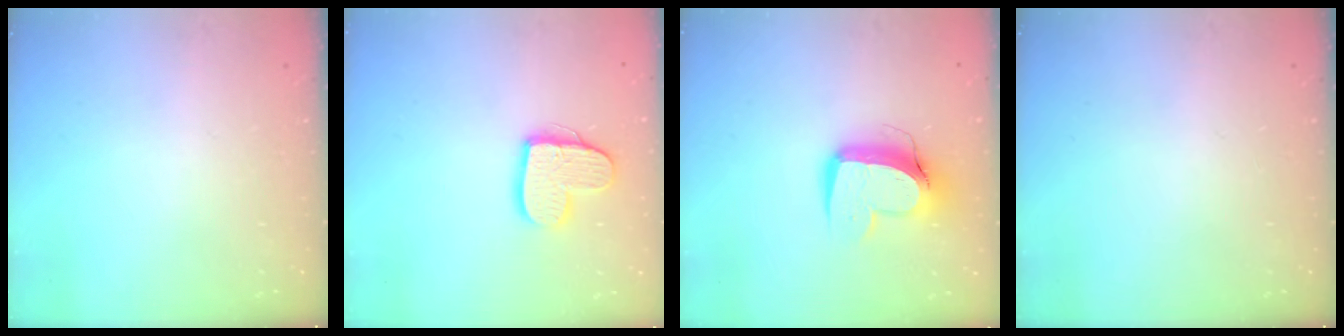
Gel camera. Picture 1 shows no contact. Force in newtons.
{"total": 11.5, "press": 11.5, "slide": 0.6}
{"total": 12.3, "press": 12.2, "slide": 1.3}
{"total": 0.0}